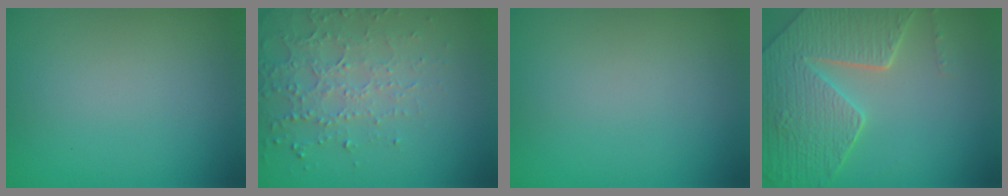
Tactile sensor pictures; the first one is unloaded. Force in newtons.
{"total": 4.6, "press": 3.3, "slide": 3.2}
{"total": 0.0}
{"total": 8.6, "press": 6.1, "slide": 6.0}